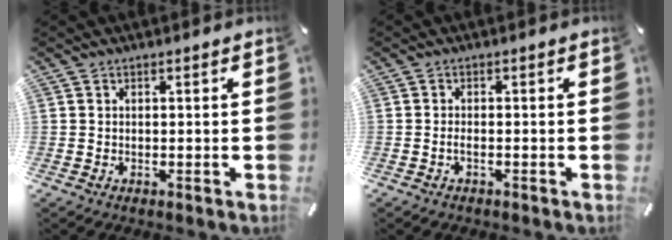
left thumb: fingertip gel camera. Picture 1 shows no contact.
{"total": 1.4, "force": [-0.8, 0.5, 1.1], "torque": [-0.021, 0.003, -0.015]}